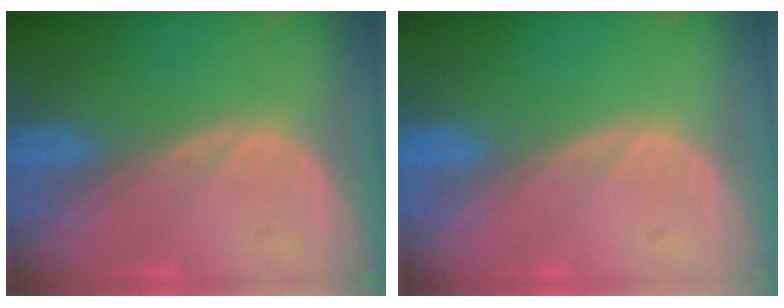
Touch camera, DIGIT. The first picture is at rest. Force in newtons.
{"total": 0.0}